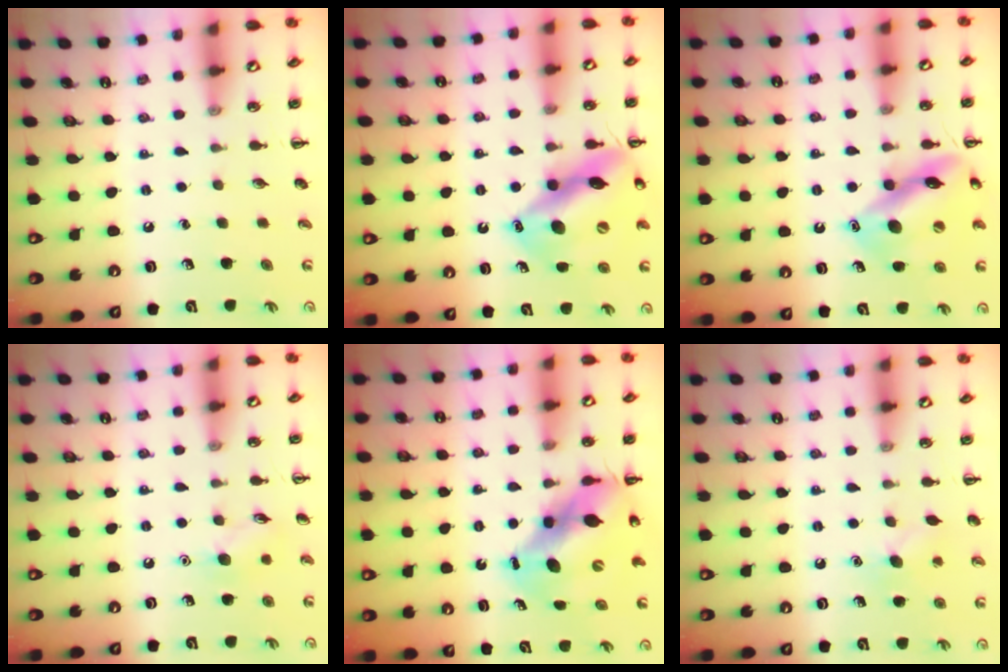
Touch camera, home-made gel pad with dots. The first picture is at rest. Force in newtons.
{"total": 16.6, "press": 16.4, "slide": 2.4}
{"total": 14.5, "press": 14.4, "slide": 1.3}
{"total": 6.8, "press": 6.8, "slide": 0.6}
{"total": 11.1, "press": 10.7, "slide": 3.0}
{"total": 7.3, "press": 7.1, "slide": 1.6}